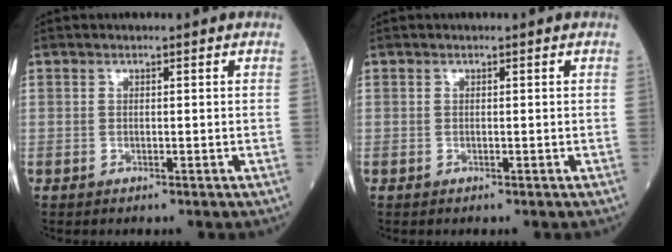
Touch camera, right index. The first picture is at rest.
{"total": 0.0}